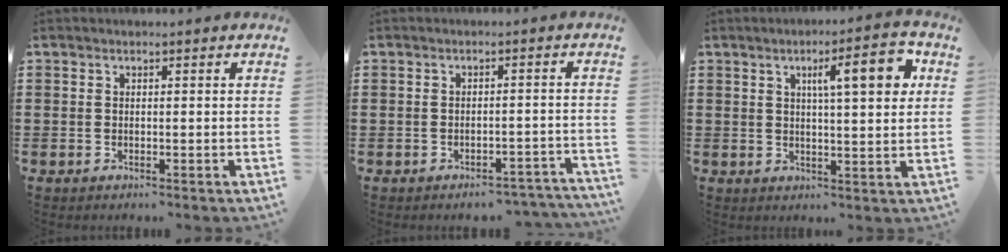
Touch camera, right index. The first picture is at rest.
{"total": 2.9, "force": [-2.8, 0.4, 0.1], "torque": [-0.008, 0.000, -0.061]}
{"total": 8.7, "force": [3.2, 2.0, 7.9], "torque": [-0.118, -0.006, 0.043]}